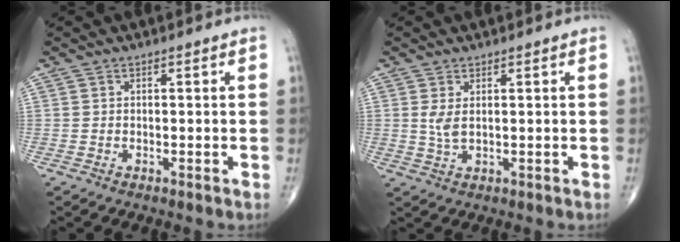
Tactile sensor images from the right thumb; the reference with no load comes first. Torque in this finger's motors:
{"motor_torque": [0.01, 1.18, 0.52, 0.31, 0.00]}